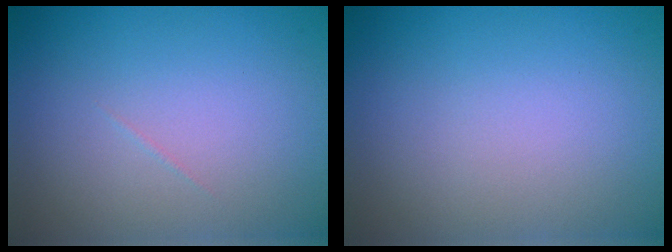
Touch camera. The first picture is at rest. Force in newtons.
{"total": 0.0}